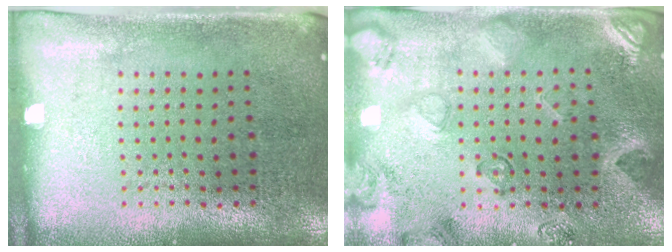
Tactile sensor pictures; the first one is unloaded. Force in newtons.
{"total": 2.3, "press": 1.9, "slide": 1.3}